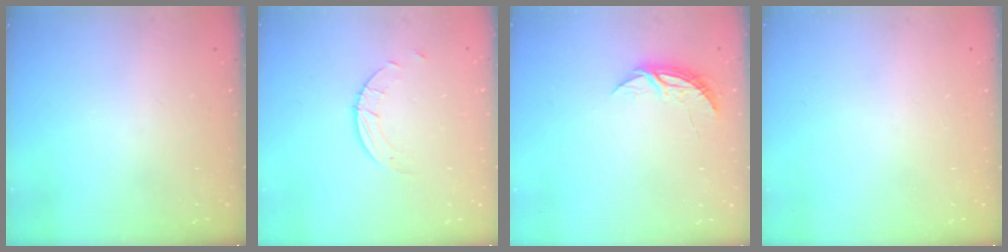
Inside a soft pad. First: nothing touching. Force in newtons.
{"total": 2.6, "press": 2.6, "slide": 0.2}
{"total": 6.2, "press": 6.2, "slide": 0.5}
{"total": 0.0}